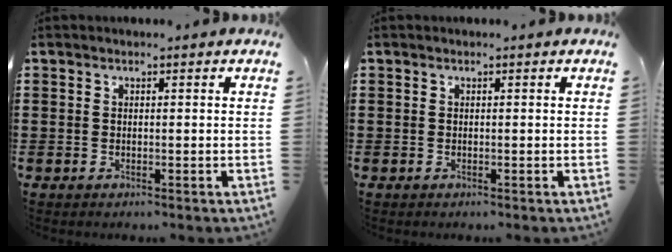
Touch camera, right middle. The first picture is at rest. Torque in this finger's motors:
{"motor_torque": [0.16, -0.33, 0.08, 0.01]}